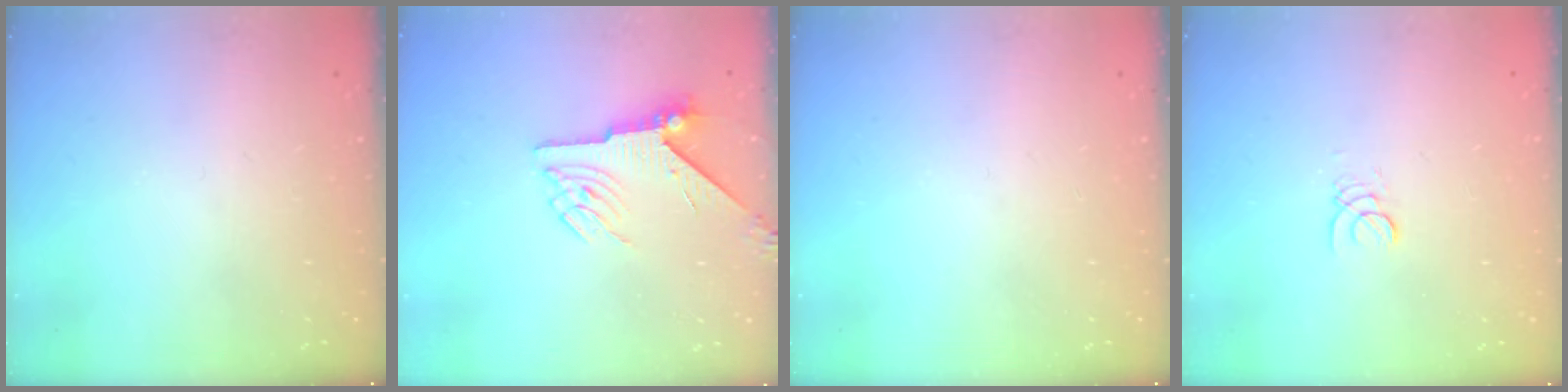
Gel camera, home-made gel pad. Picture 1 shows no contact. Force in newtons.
{"total": 5.8, "press": 5.8, "slide": 0.5}
{"total": 0.0}
{"total": 1.2, "press": 1.2, "slide": 0.0}